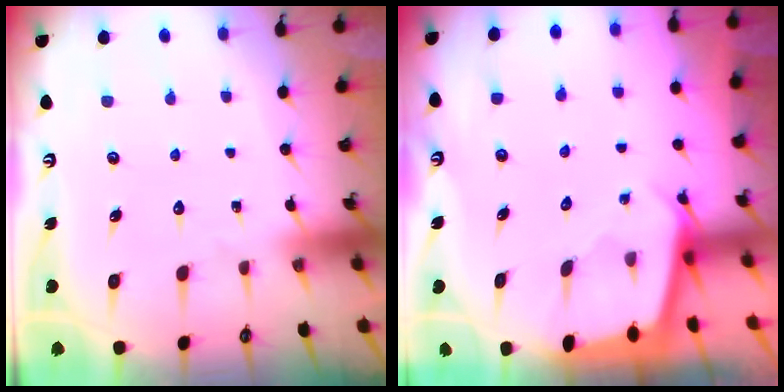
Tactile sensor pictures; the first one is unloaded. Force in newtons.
{"total": 1.9, "press": 1.9, "slide": 0.1}